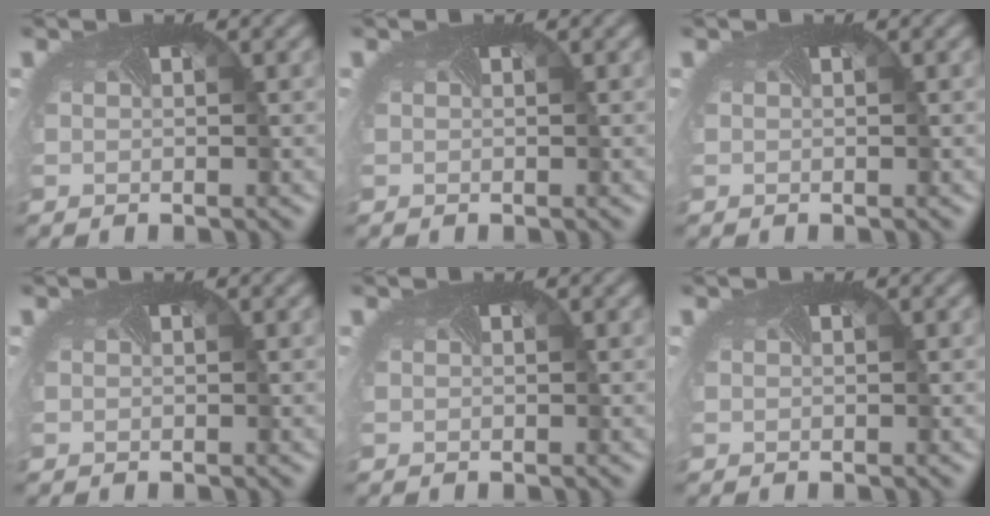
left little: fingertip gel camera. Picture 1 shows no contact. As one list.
[{"total": 0.0}, {"total": 0.0}, {"total": 0.0}, {"total": 0.0}, {"total": 0.0}]